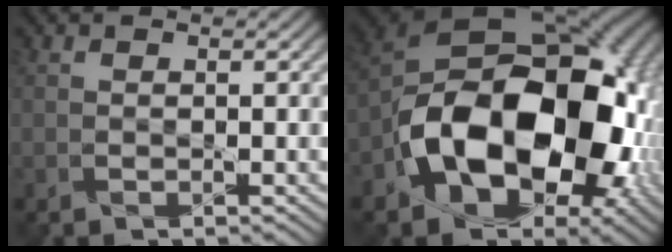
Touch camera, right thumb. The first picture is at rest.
{"total": 19.4, "force": [-5.1, 12.5, 13.9], "torque": [-0.248, -0.045, -0.083]}